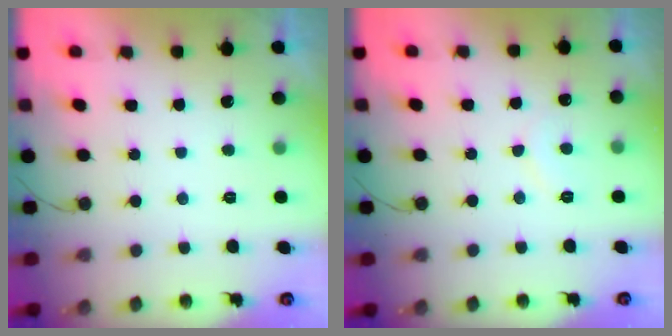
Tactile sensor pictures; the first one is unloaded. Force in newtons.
{"total": 5.3, "press": 5.3, "slide": 0.3}